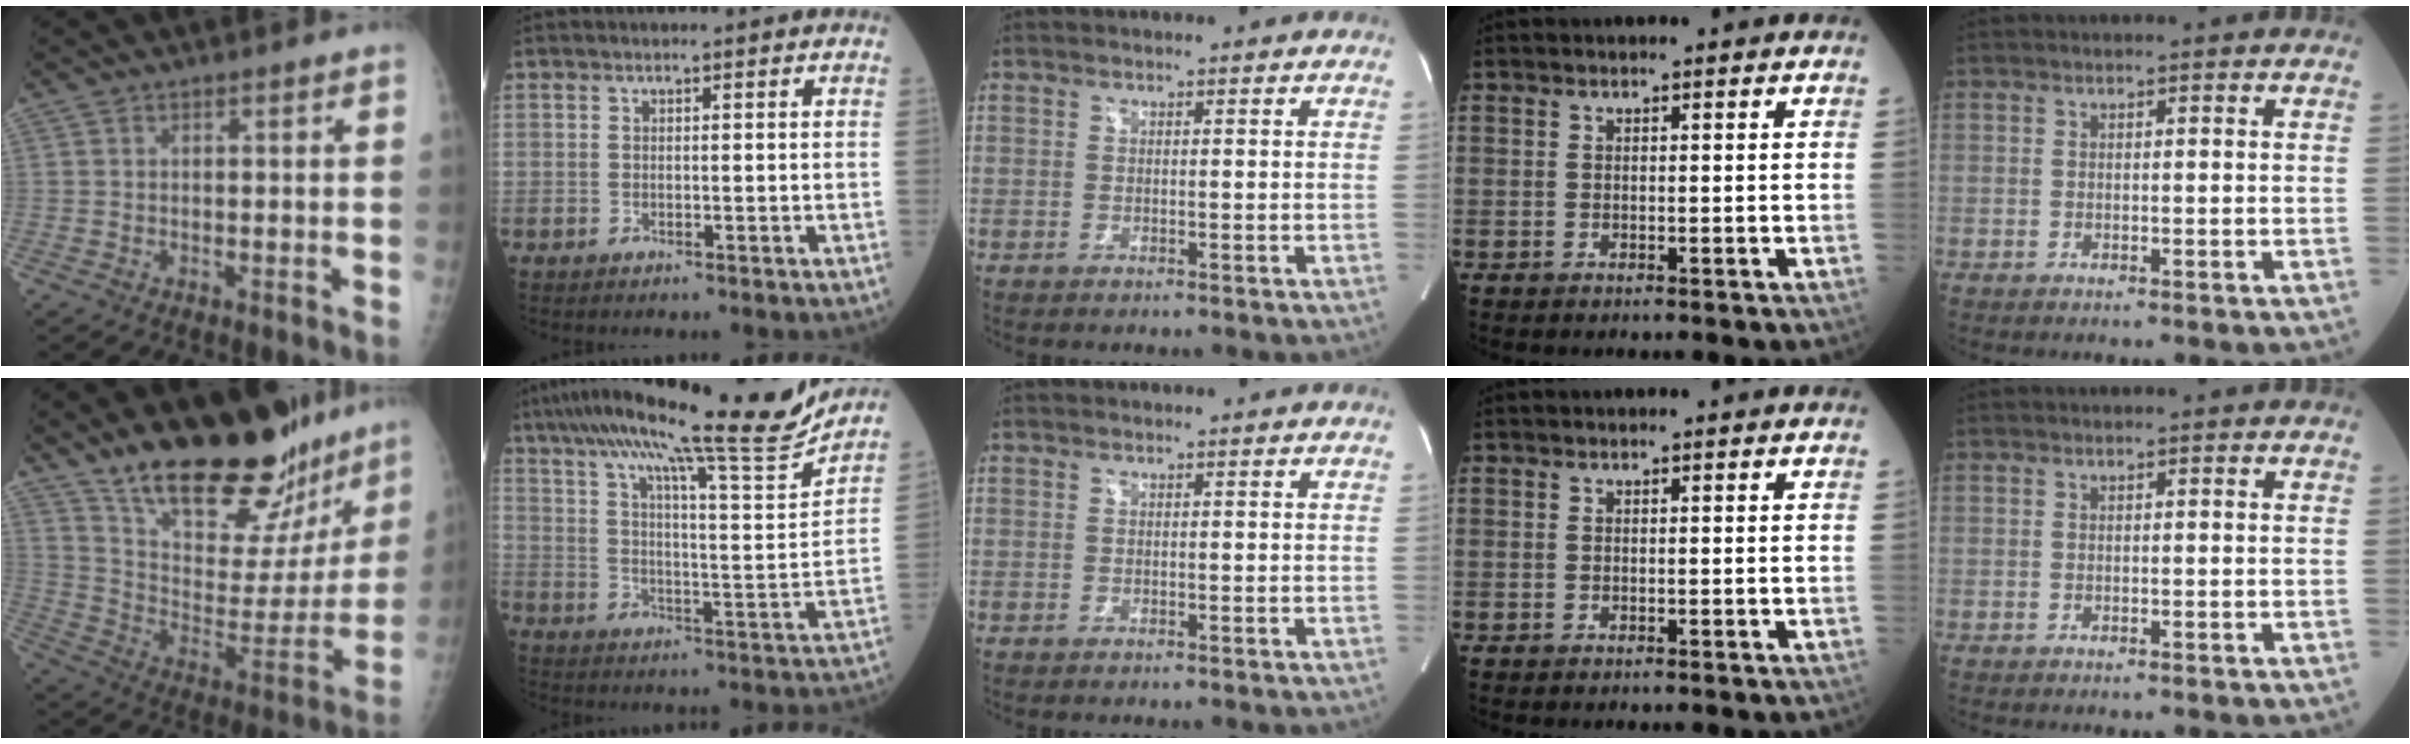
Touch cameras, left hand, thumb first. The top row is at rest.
{"thumb": {"total": 29.0, "force": [22.5, 10.9, 14.7], "torque": [-0.187, -0.106, 0.338]}, "index": {"total": 21.6, "force": [18.4, -0.2, 11.3], "torque": [-0.185, -0.017, 0.266]}}